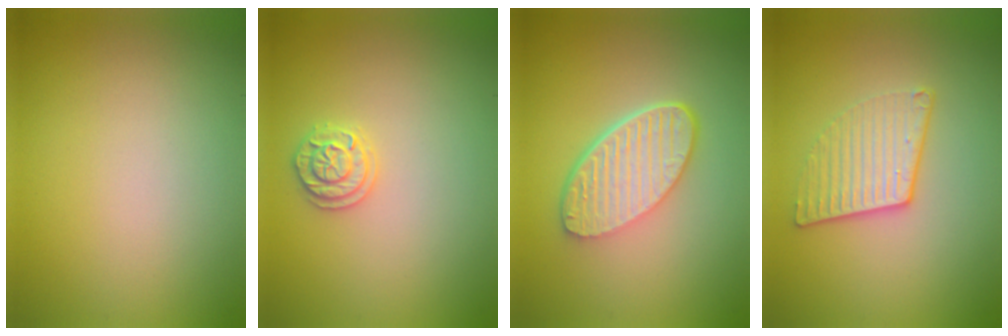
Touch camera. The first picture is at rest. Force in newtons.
{"total": 1.9, "press": 1.9, "slide": 0.2}
{"total": 6.0, "press": 4.4, "slide": 4.1}
{"total": 3.2, "press": 2.8, "slide": 1.6}